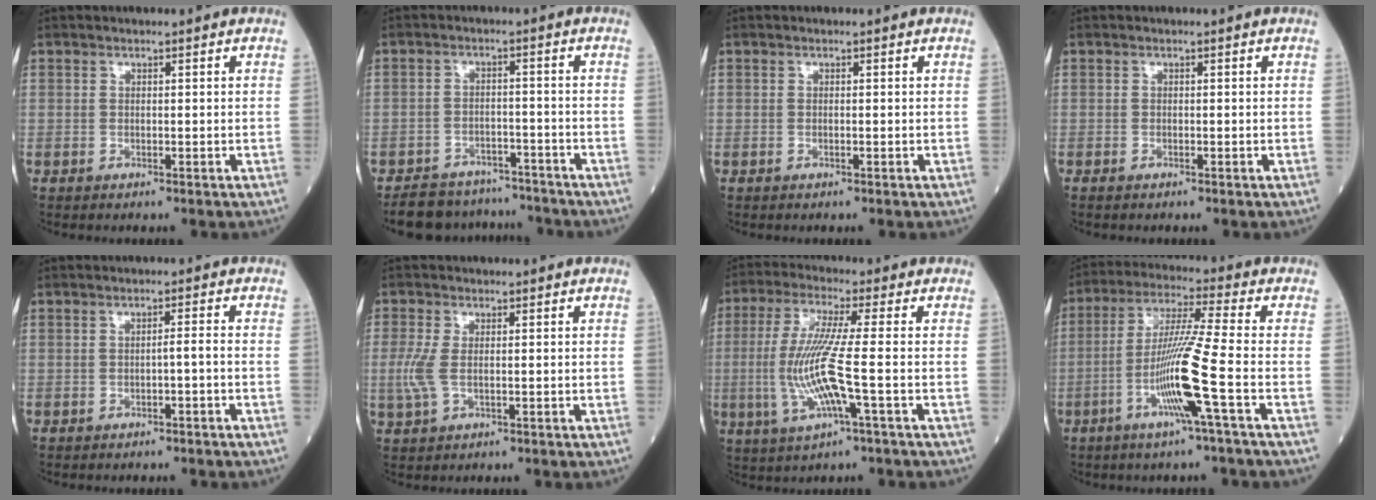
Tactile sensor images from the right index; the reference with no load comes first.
{"total": 9.5, "force": [-8.7, 3.7, 0.9], "torque": [-0.003, 0.017, -0.124]}
{"total": 0.0}
{"total": 1.7, "force": [-1.4, 0.5, 0.7], "torque": [-0.015, -0.005, -0.021]}
{"total": 1.3, "force": [-0.7, -0.1, 1.1], "torque": [-0.017, 0.002, -0.013]}
{"total": 3.5, "force": [-0.2, 1.5, 3.1], "torque": [-0.089, -0.009, -0.005]}
{"total": 10.4, "force": [-1.9, -0.1, 10.2], "torque": [-0.224, -0.008, -0.043]}
{"total": 11.1, "force": [-3.8, -1.9, 10.3], "torque": [-0.203, -0.008, -0.076]}